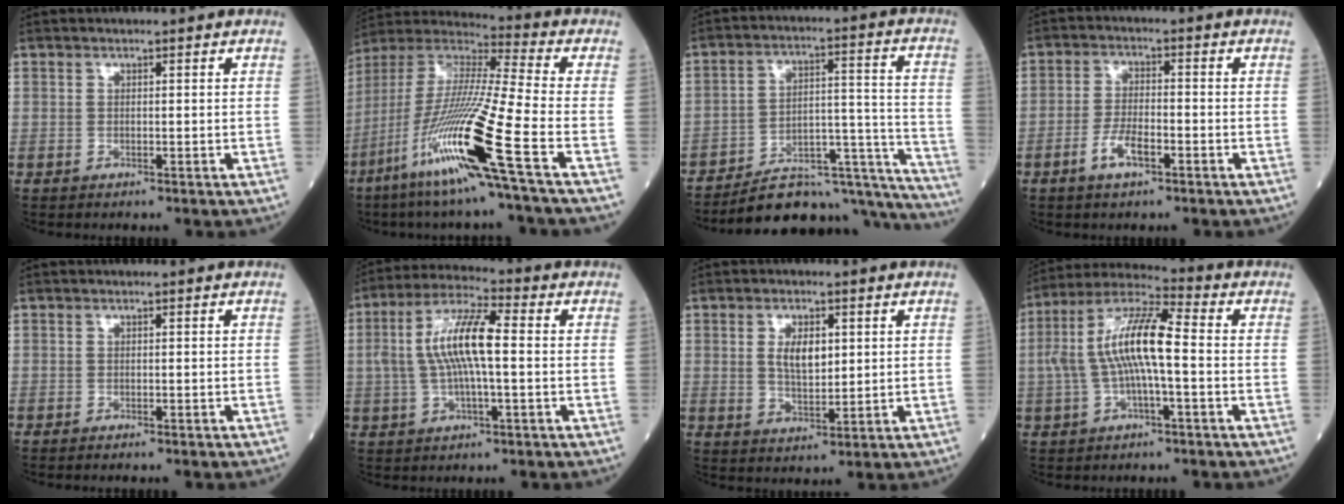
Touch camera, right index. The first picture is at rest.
{"total": 20.5, "force": [-9.0, -1.2, 18.3], "torque": [-0.402, -0.050, -0.186]}
{"total": 22.0, "force": [-20.5, 3.4, 7.1], "torque": [-0.038, 0.047, -0.287]}
{"total": 5.0, "force": [-2.5, 1.6, 4.0], "torque": [-0.083, 0.000, -0.049]}
{"total": 1.0, "force": [-0.9, 0.1, 0.5], "torque": [-0.011, -0.002, -0.011]}
{"total": 10.5, "force": [0.4, 2.2, 10.3], "torque": [-0.210, 0.020, 0.004]}
{"total": 5.3, "force": [1.3, 2.3, 4.5], "torque": [-0.082, 0.001, 0.027]}
{"total": 11.9, "force": [-0.4, 2.2, 11.6], "torque": [-0.240, 0.028, -0.013]}